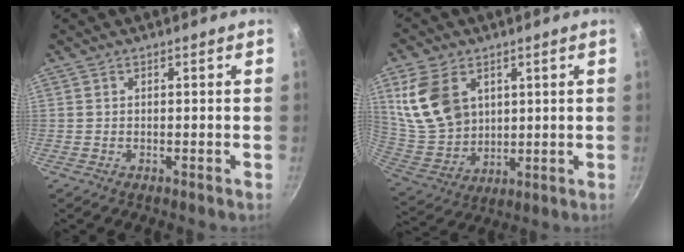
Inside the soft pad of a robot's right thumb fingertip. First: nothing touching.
{"total": 14.6, "force": [5.2, 10.5, 8.7], "torque": [-0.149, -0.024, 0.120]}